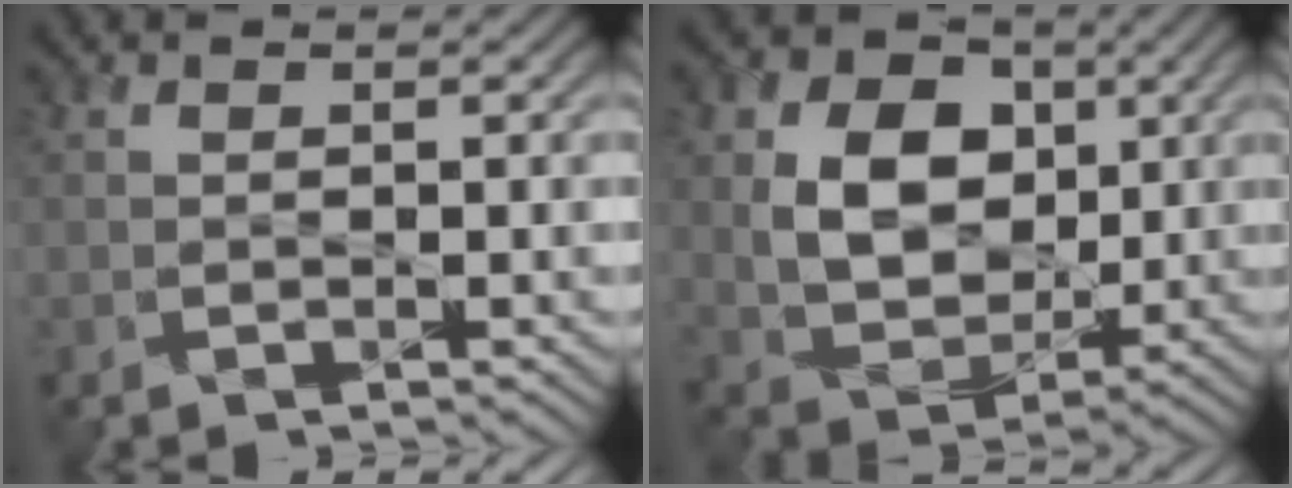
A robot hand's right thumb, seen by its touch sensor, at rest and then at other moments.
{"total": 10.0, "force": [1.8, 7.6, 6.2], "torque": [-0.133, -0.004, 0.026]}